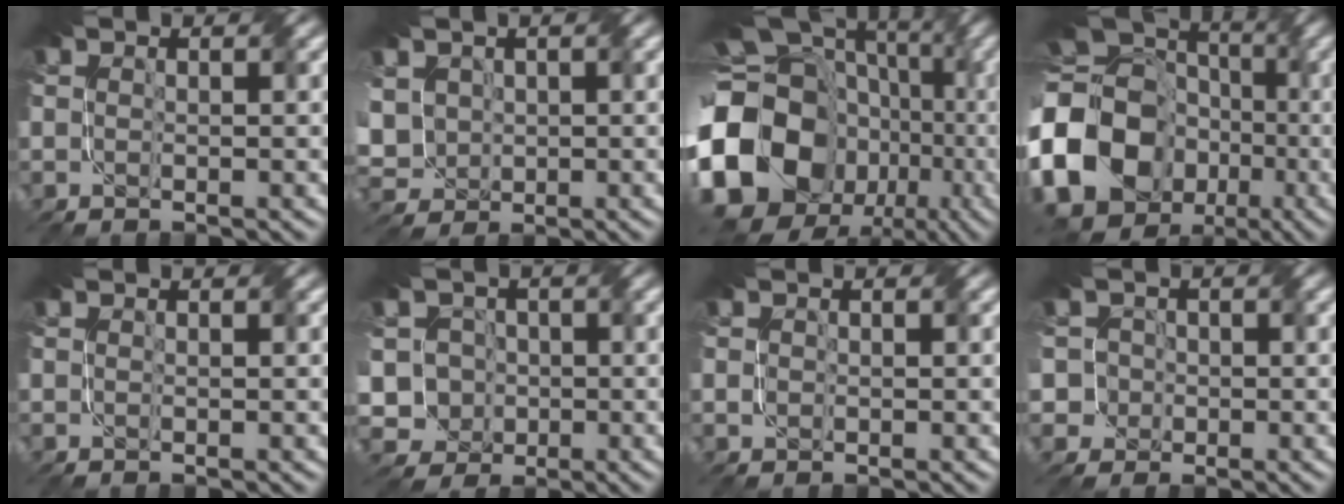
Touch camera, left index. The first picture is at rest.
{"total": 4.9, "force": [0.3, 4.2, 2.5], "torque": [-0.076, 0.010, -0.002]}
{"total": 20.9, "force": [-4.6, 17.6, 10.4], "torque": [-0.212, -0.020, -0.110]}
{"total": 18.9, "force": [-4.8, 15.5, 9.6], "torque": [-0.214, -0.015, -0.109]}
{"total": 0.0}
{"total": 6.5, "force": [-0.9, 5.9, 2.4], "torque": [-0.059, 0.024, -0.046]}
{"total": 0.5, "force": [-0.2, 0.5, 0.1], "torque": [-0.007, 0.003, 0.000]}
{"total": 4.4, "force": [-1.1, 4.2, 0.6], "torque": [-0.011, 0.022, -0.050]}